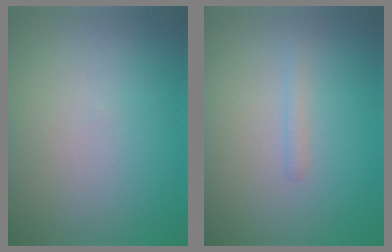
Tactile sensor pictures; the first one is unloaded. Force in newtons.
{"total": 0.7, "press": 0.7, "slide": 0.1}